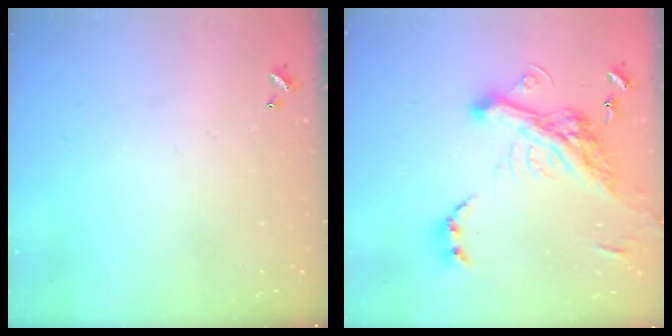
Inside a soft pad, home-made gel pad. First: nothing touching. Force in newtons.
{"total": 10.6, "press": 10.4, "slide": 2.2}